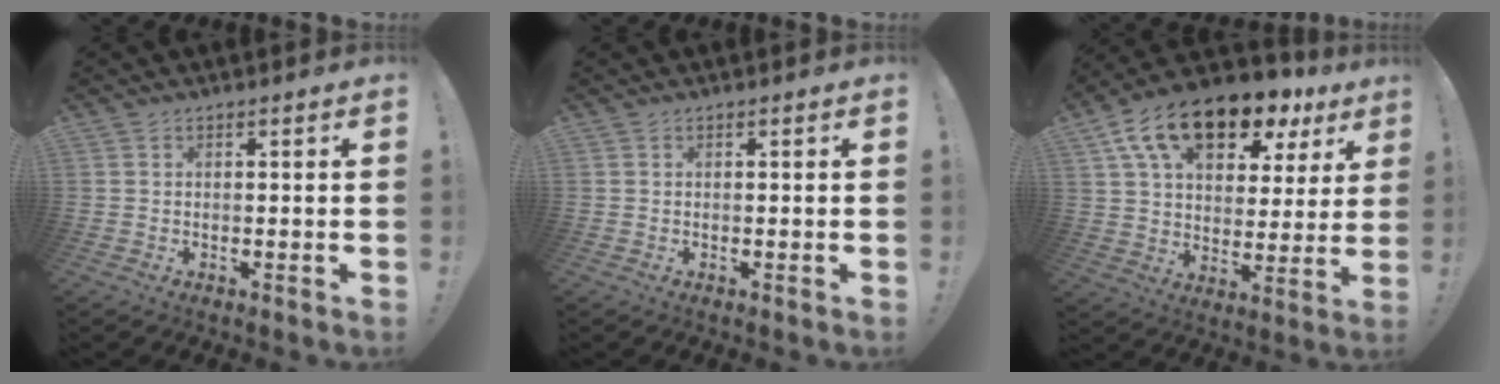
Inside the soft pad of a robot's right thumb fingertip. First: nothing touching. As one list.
[{"total": 0.0}, {"total": 18.0, "force": [11.4, 9.2, 10.5], "torque": [-0.175, -0.065, 0.203]}]